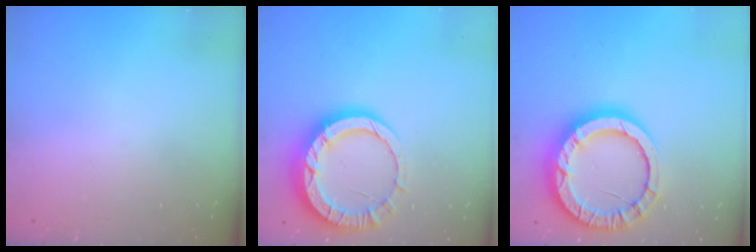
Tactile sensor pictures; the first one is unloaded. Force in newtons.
{"total": 12.6, "press": 12.6, "slide": 1.1}
{"total": 17.2, "press": 17.1, "slide": 1.5}